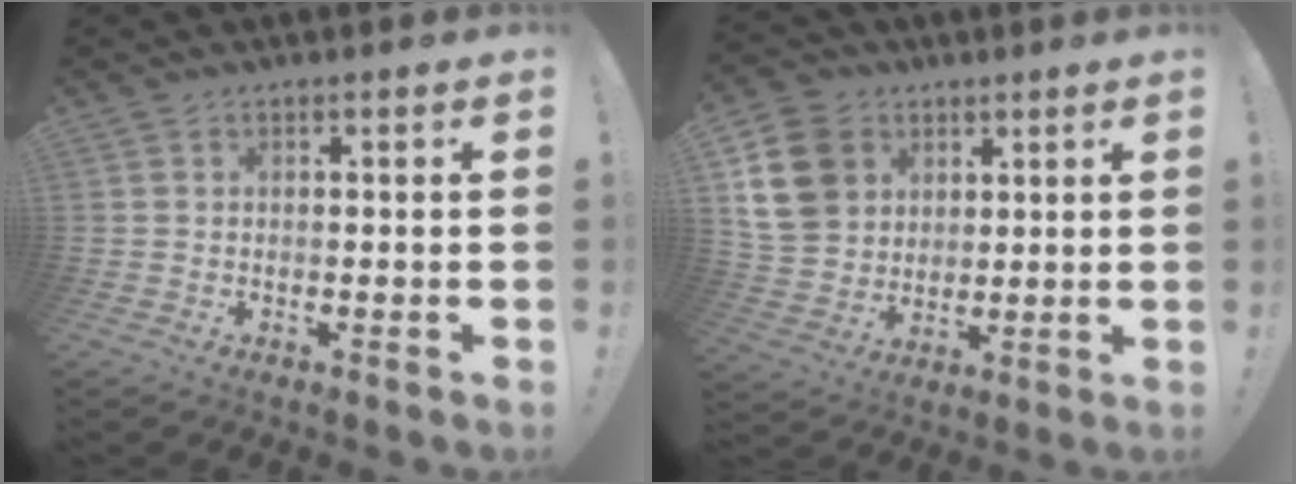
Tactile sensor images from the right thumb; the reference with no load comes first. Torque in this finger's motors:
{"motor_torque": [-0.14, 1.02, 0.27, 0.08, 0.13]}